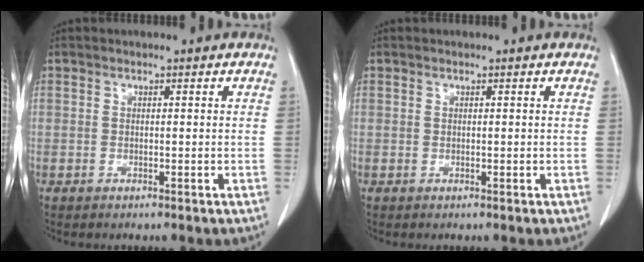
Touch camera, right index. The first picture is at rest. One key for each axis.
{"total": 0.0}